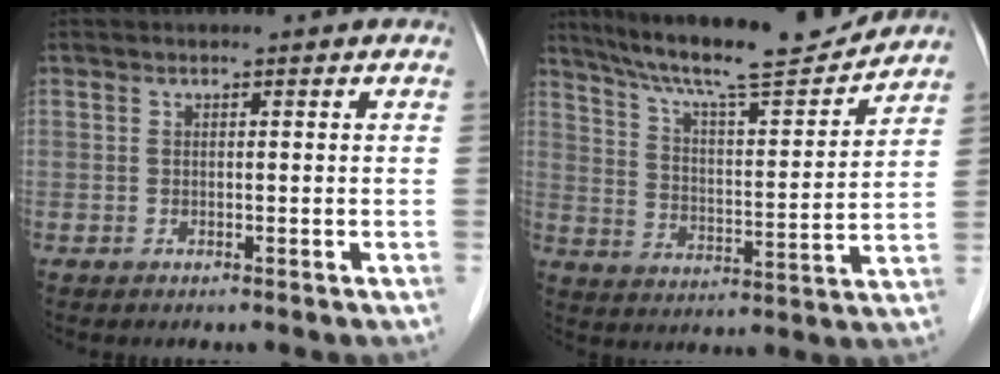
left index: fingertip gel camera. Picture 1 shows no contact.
{"total": 17.5, "force": [15.8, 1.1, 7.4], "torque": [-0.131, 0.002, 0.244]}